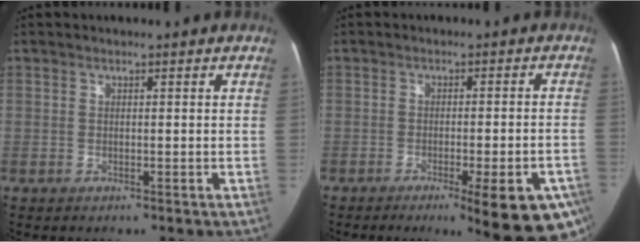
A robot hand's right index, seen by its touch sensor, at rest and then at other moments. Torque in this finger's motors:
{"motor_torque": [1.92, -0.22, 0.28, 0.05]}